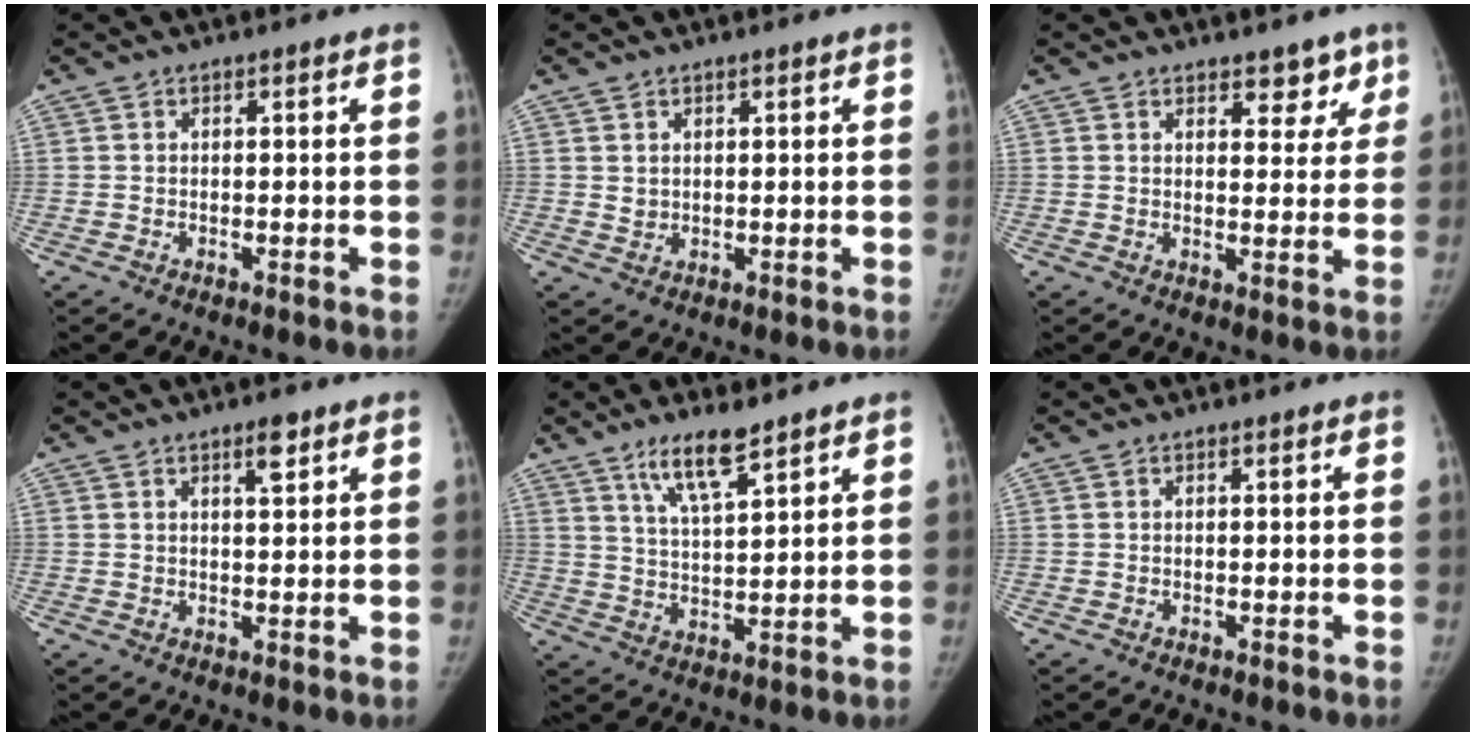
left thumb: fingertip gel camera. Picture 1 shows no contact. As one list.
[{"total": 1.8, "force": [0.9, 1.4, 0.4], "torque": [0.006, -0.007, 0.016]}, {"total": 4.9, "force": [3.4, 2.8, 2.2], "torque": [0.010, -0.019, 0.045]}, {"total": 3.1, "force": [1.9, 0.9, 2.3], "torque": [-0.029, -0.011, 0.030]}, {"total": 8.3, "force": [5.8, 1.9, 5.6], "torque": [-0.094, -0.036, 0.112]}, {"total": 0.0}]